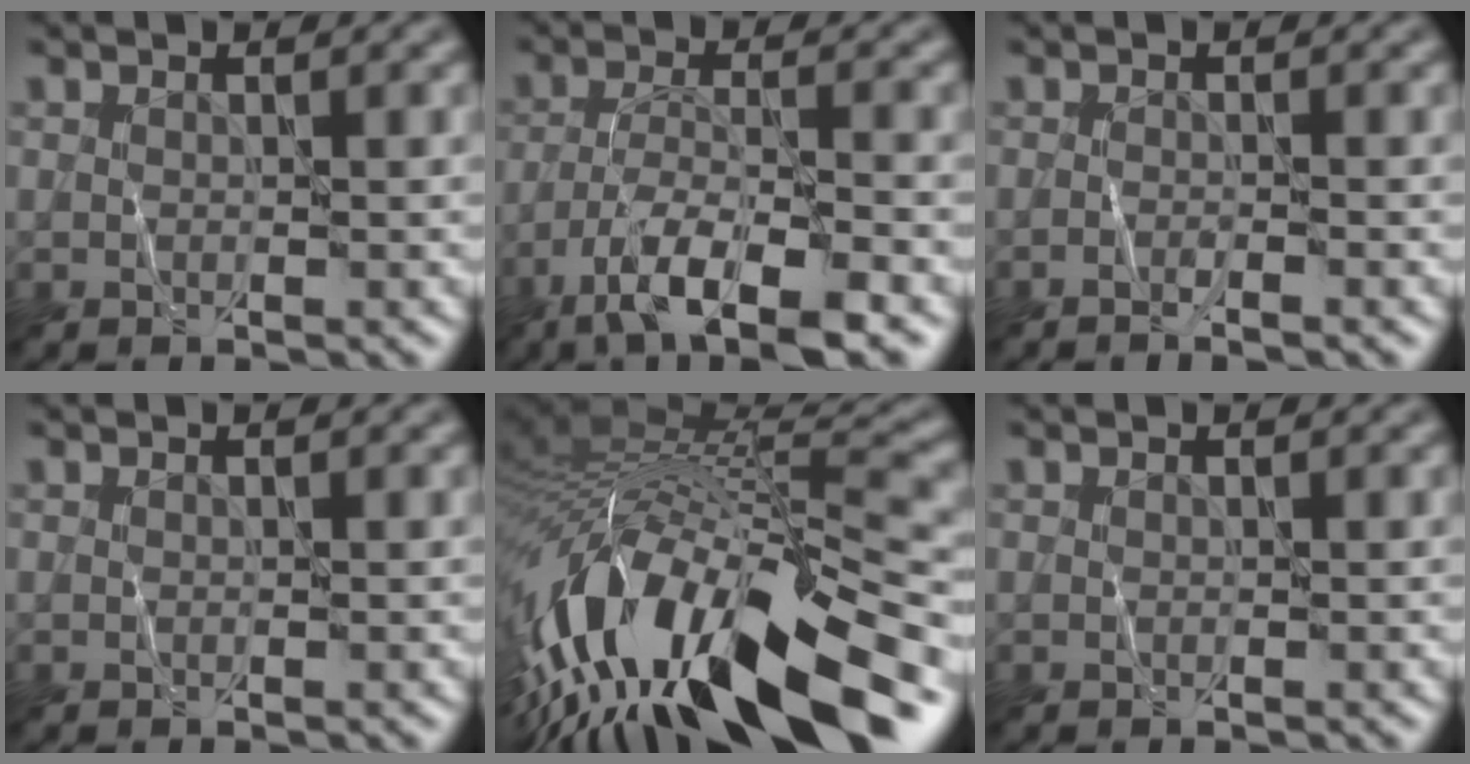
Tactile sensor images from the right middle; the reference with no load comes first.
{"total": 8.2, "force": [-5.1, 2.1, 6.1], "torque": [-0.103, -0.001, -0.089]}
{"total": 1.3, "force": [-1.0, 0.1, 0.9], "torque": [-0.015, 0.000, -0.022]}
{"total": 0.0}
{"total": 17.5, "force": [-7.8, 7.0, 14.0], "torque": [-0.266, -0.018, -0.120]}
{"total": 0.0}